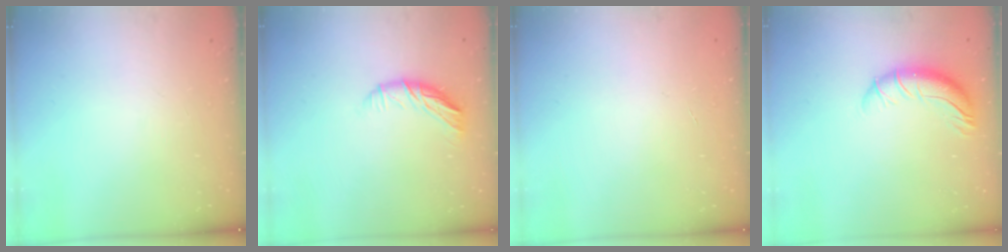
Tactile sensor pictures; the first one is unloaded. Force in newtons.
{"total": 10.1, "press": 10.0, "slide": 1.6}
{"total": 0.0}
{"total": 9.4, "press": 9.2, "slide": 2.2}